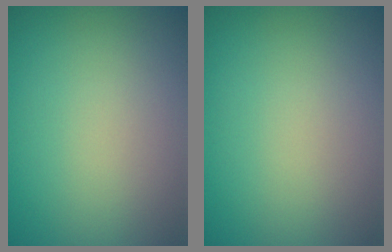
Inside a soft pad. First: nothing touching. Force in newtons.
{"total": 0.0}